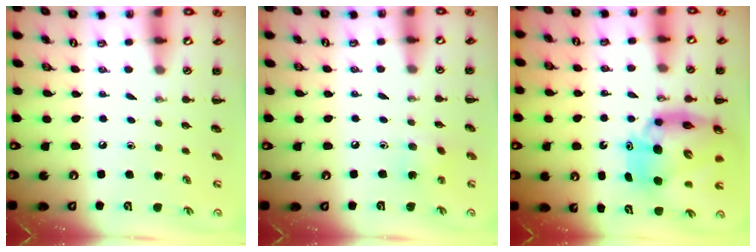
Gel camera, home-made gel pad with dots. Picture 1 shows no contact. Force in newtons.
{"total": 4.7, "press": 4.5, "slide": 1.2}
{"total": 14.6, "press": 14.0, "slide": 3.9}